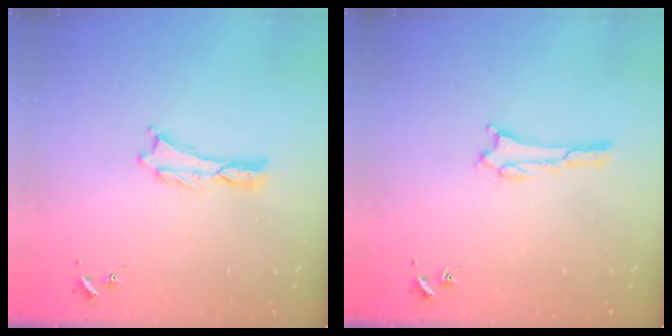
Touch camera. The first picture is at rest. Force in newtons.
{"total": 1.6, "press": 1.6, "slide": 0.1}